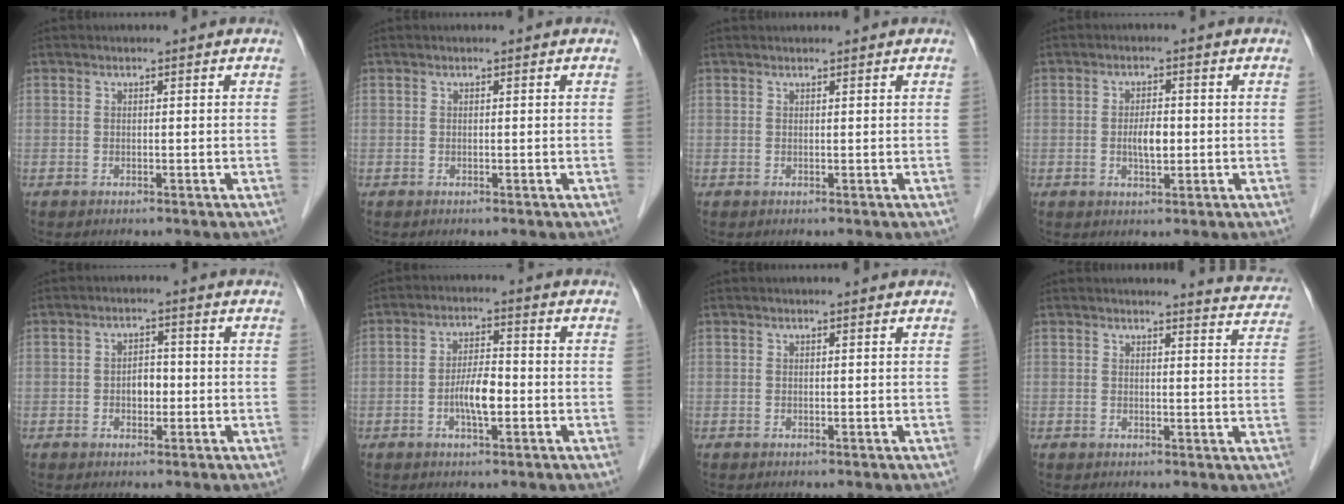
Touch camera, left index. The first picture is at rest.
{"total": 0.0}
{"total": 1.0, "force": [1.0, 0.1, 0.1], "torque": [-0.005, 0.016, 0.017]}
{"total": 3.4, "force": [-0.4, 1.3, 3.1], "torque": [-0.058, 0.001, -0.005]}
{"total": 2.8, "force": [-0.7, 1.8, 2.1], "torque": [-0.032, 0.010, -0.010]}
{"total": 5.1, "force": [-1.5, 1.4, 4.6], "torque": [-0.093, 0.006, -0.027]}
{"total": 0.0}
{"total": 5.9, "force": [5.9, 0.3, 0.1], "torque": [0.001, -0.027, 0.046]}